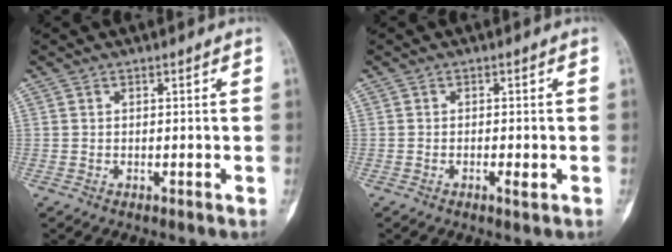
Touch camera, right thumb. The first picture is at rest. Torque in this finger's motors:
{"motor_torque": [-0.23, 0.12, -0.09, 0.53, -0.07]}